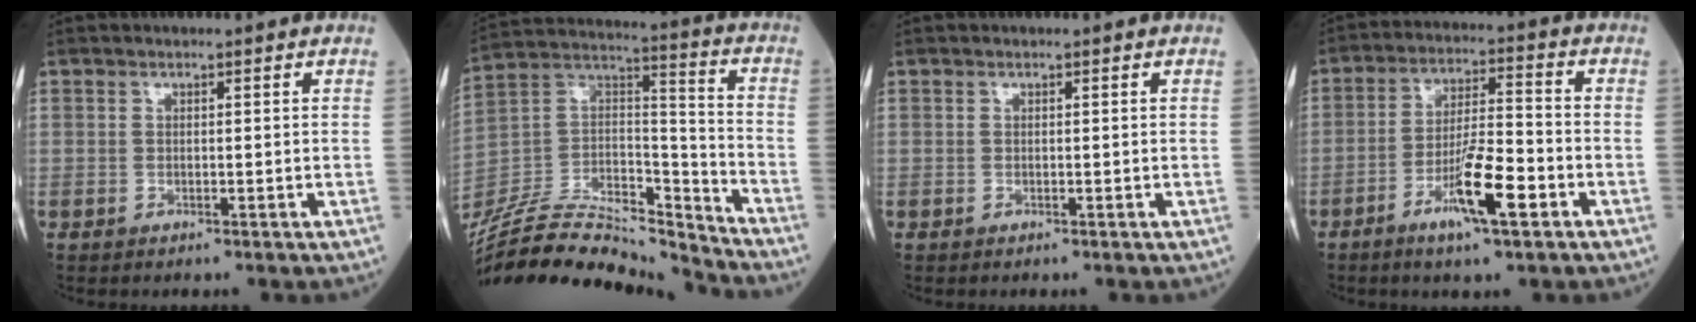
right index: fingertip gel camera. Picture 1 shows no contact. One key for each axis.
{"total": 25.9, "fx": -24.3, "fy": 3.1, "fz": 8.2, "tx": -0.193, "ty": 0.007, "tz": -0.415}
{"total": 0.0}
{"total": 9.6, "fx": -4.5, "fy": 1.2, "fz": 8.4, "tx": -0.150, "ty": -0.006, "tz": -0.079}